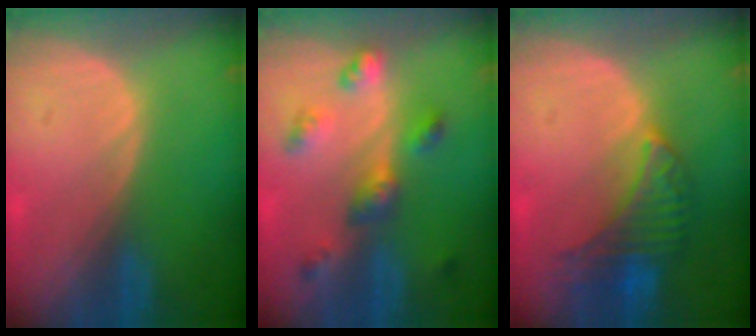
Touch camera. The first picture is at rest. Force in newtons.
{"total": 6.1, "press": 5.9, "slide": 1.7}
{"total": 7.2, "press": 7.0, "slide": 1.6}